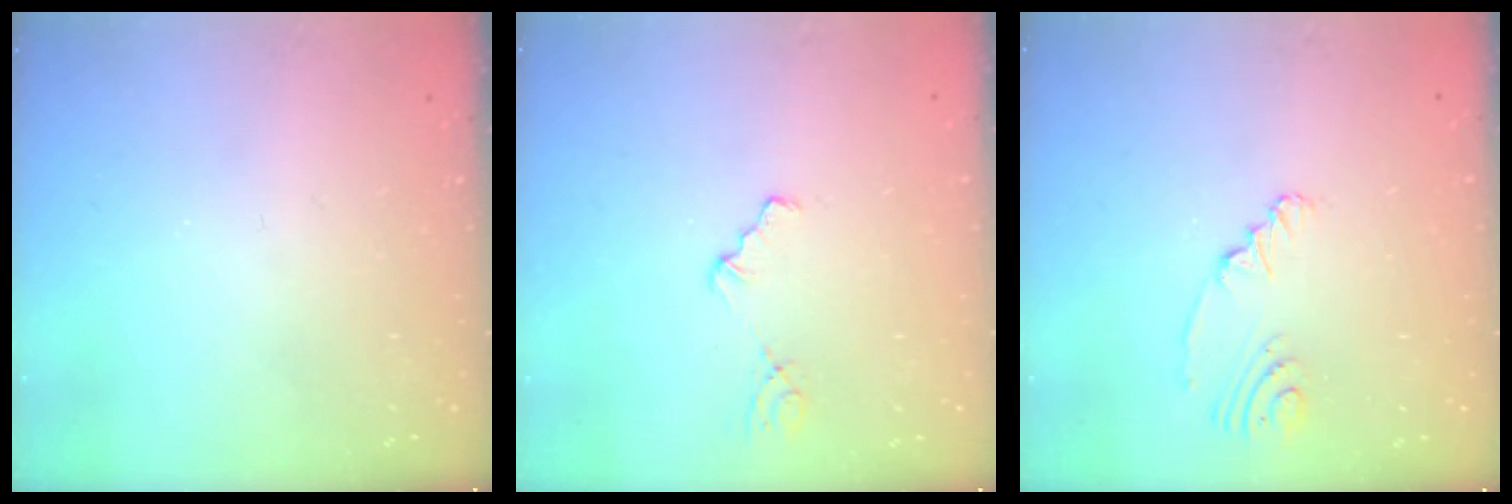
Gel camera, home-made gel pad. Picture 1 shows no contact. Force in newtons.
{"total": 1.9, "press": 1.9, "slide": 0.3}
{"total": 3.3, "press": 2.4, "slide": 2.3}